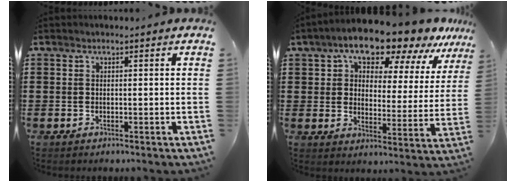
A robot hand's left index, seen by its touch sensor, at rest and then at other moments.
{"total": 11.6, "force": [9.7, 3.7, 5.2], "torque": [-0.103, -0.048, 0.167]}